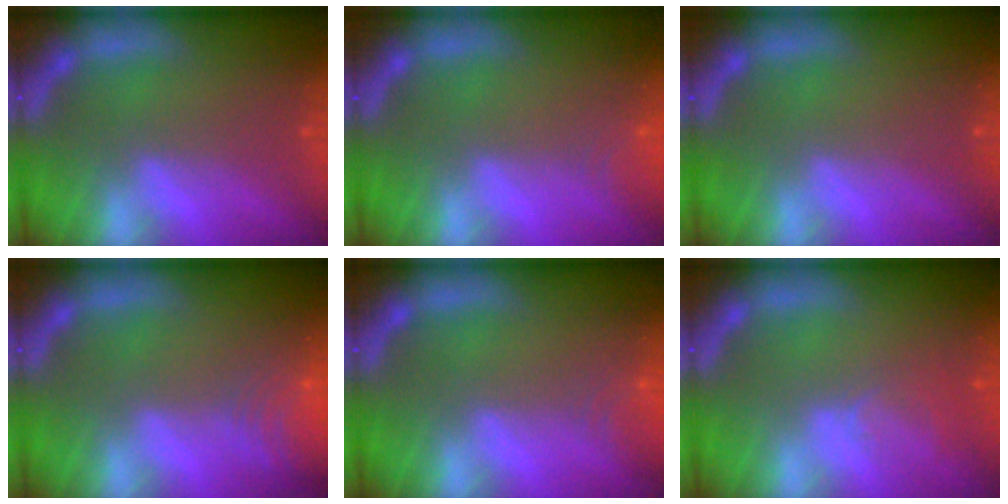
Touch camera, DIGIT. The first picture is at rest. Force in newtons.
{"total": 2.4}
{"total": 0.0}
{"total": 8.0}
{"total": 3.0}
{"total": 2.5}